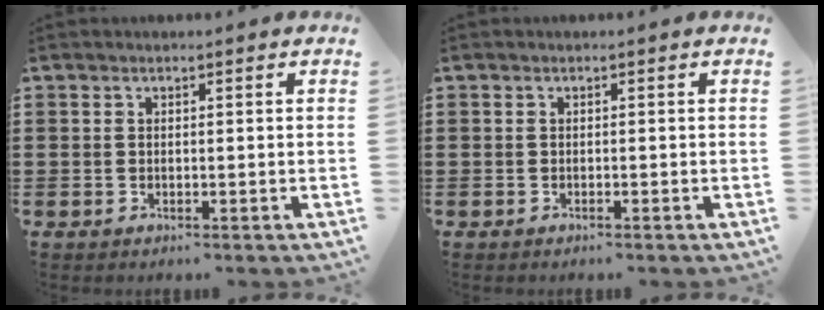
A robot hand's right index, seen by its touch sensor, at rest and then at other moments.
{"total": 0.0}